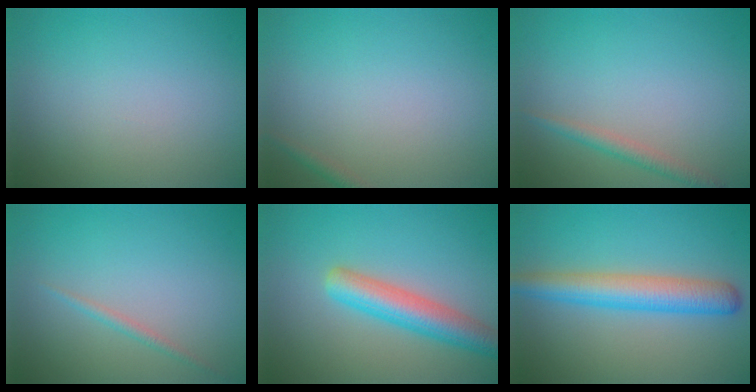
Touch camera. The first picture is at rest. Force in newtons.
{"total": 0.8, "press": 0.8, "slide": 0.1}
{"total": 1.6, "press": 1.6, "slide": 0.1}
{"total": 0.9, "press": 0.9, "slide": 0.0}
{"total": 4.7, "press": 4.7, "slide": 0.3}
{"total": 4.9, "press": 4.9, "slide": 0.1}